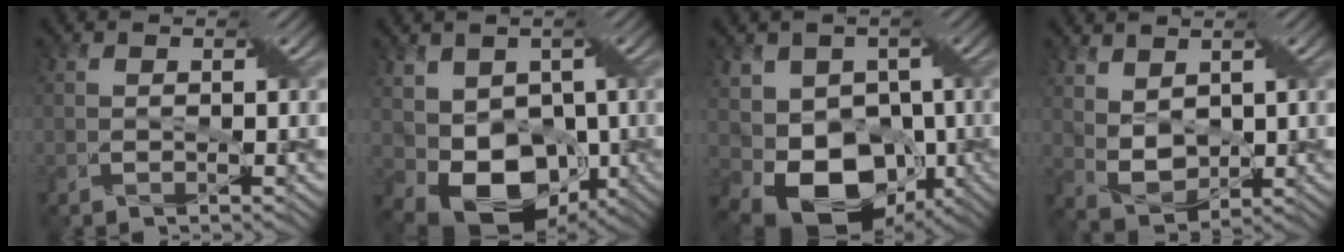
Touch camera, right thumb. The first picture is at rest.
{"total": 9.5, "force": [-1.0, 7.0, 6.3], "torque": [-0.125, -0.031, -0.013]}
{"total": 11.8, "force": [-2.8, 8.7, 7.5], "torque": [-0.143, -0.025, -0.044]}
{"total": 4.7, "force": [2.3, 2.8, 3.0], "torque": [-0.085, -0.004, 0.048]}